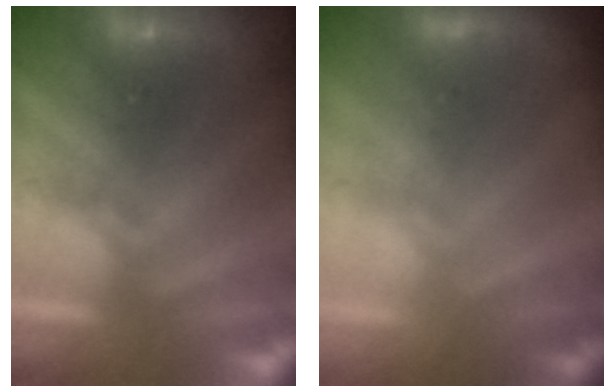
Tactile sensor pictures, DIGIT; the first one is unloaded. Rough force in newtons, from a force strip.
{"total": 3.2}